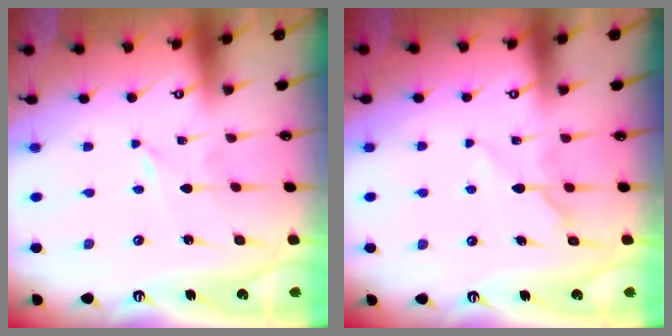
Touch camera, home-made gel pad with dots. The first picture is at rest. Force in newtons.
{"total": 7.6, "press": 7.5, "slide": 0.6}